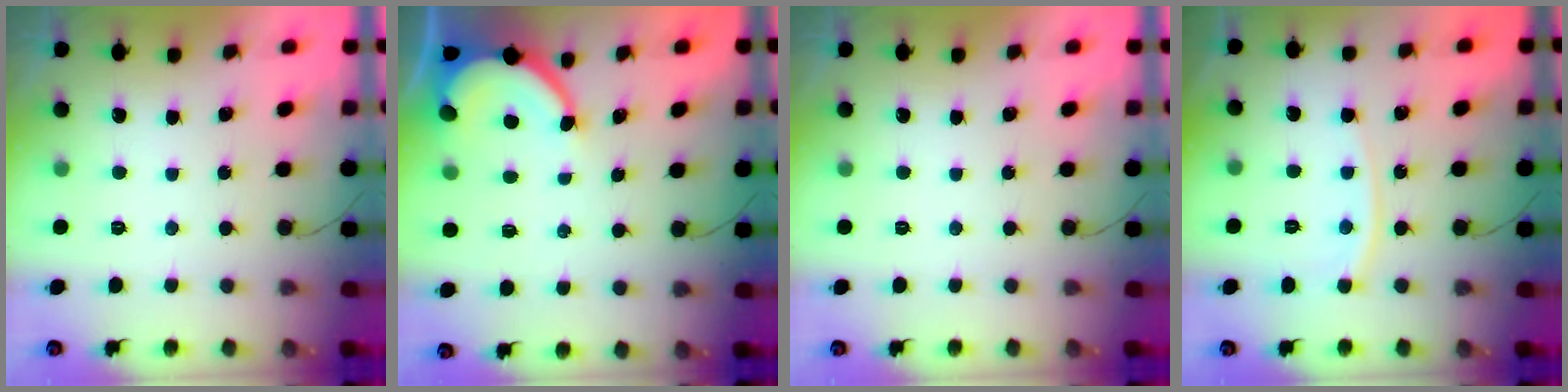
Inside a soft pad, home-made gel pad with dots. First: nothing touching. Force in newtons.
{"total": 6.9, "press": 6.8, "slide": 0.7}
{"total": 0.0}
{"total": 5.4, "press": 5.4, "slide": 0.9}